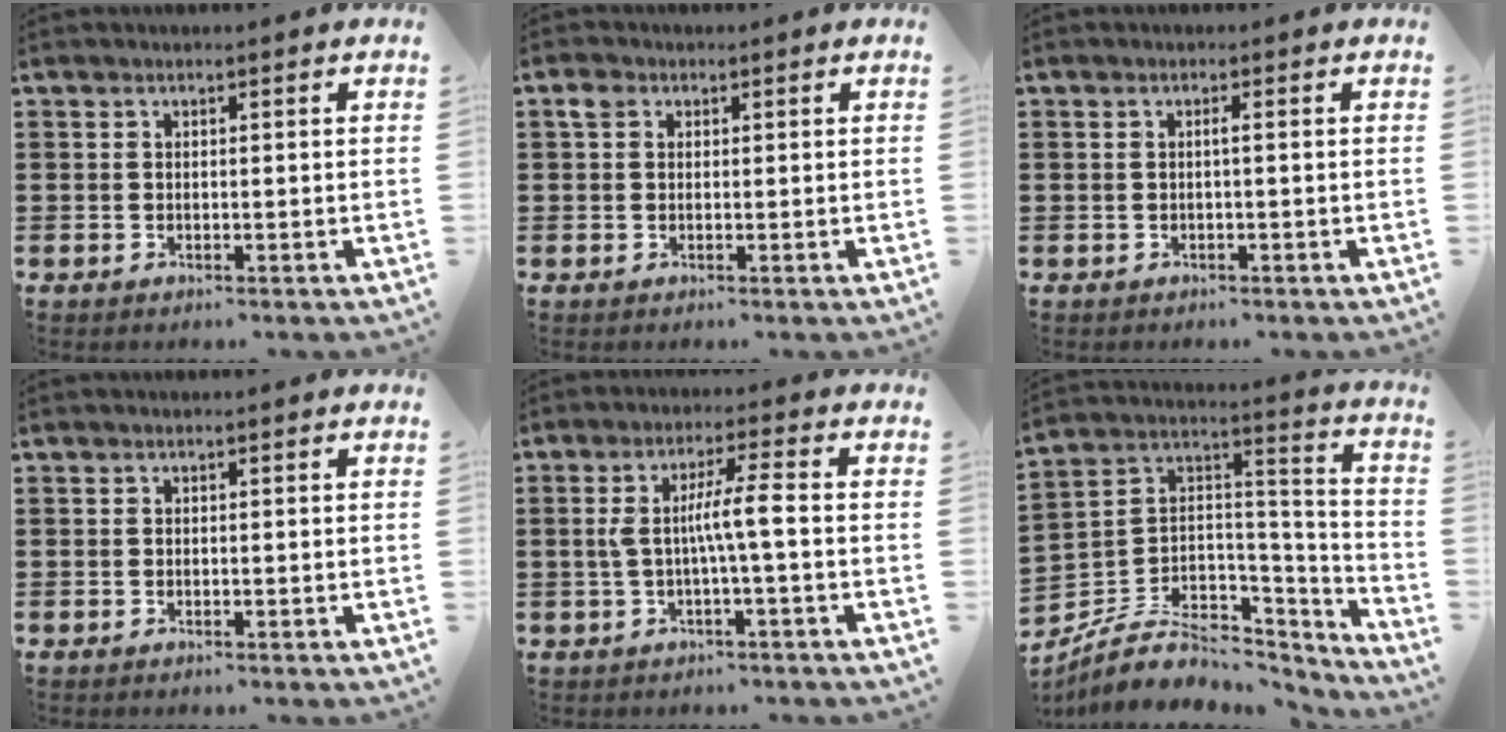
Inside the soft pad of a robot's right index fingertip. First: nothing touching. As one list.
[{"total": 1.6, "force": [0.5, 1.3, 0.8], "torque": [-0.020, 0.007, 0.009]}, {"total": 0.8, "force": [-0.2, -0.2, 0.8], "torque": [-0.015, -0.003, -0.004]}, {"total": 0.0}, {"total": 6.0, "force": [-0.3, 0.2, 6.0], "torque": [-0.119, -0.003, -0.015]}, {"total": 7.9, "force": [-4.0, 5.7, 3.7], "torque": [-0.090, 0.000, -0.071]}]